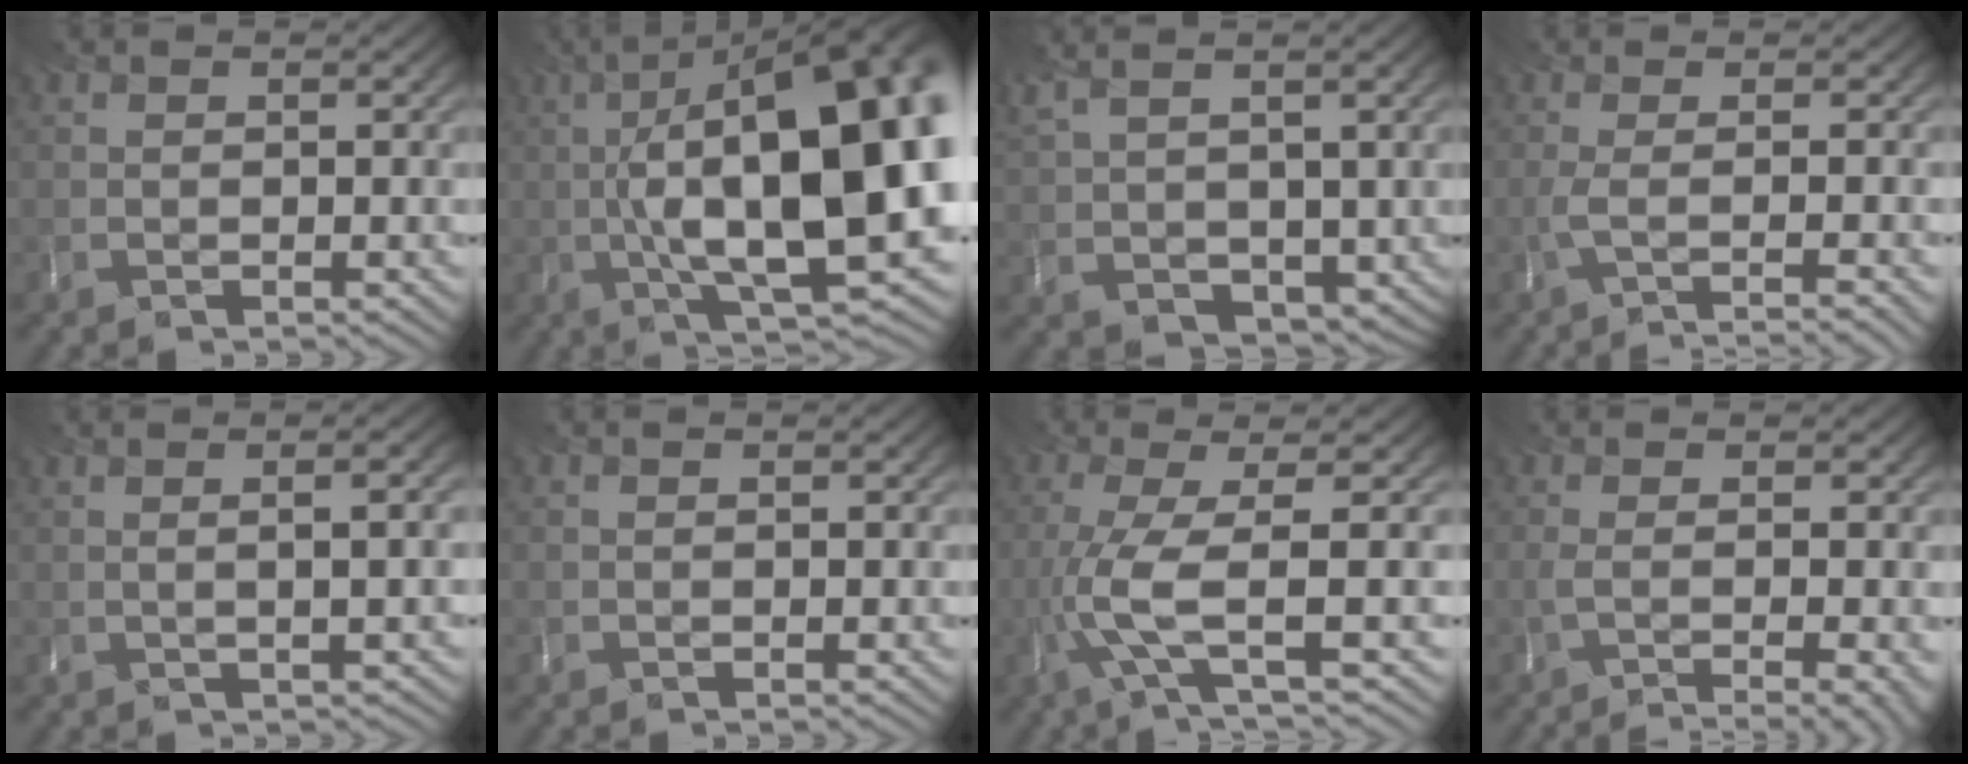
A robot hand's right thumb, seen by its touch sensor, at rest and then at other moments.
{"total": 18.1, "force": [-0.9, 7.0, 16.7], "torque": [-0.257, 0.017, -0.012]}
{"total": 5.0, "force": [2.3, 2.7, 3.6], "torque": [-0.115, -0.002, 0.060]}
{"total": 4.6, "force": [-1.8, 0.8, 4.1], "torque": [-0.058, -0.007, -0.039]}
{"total": 4.0, "force": [0.7, 1.1, 3.8], "torque": [-0.044, 0.021, -0.004]}
{"total": 0.0}
{"total": 6.0, "force": [-1.5, 0.9, 5.8], "torque": [-0.113, 0.004, -0.040]}
{"total": 6.7, "force": [-2.5, 1.8, 5.9], "torque": [-0.061, -0.012, -0.028]}